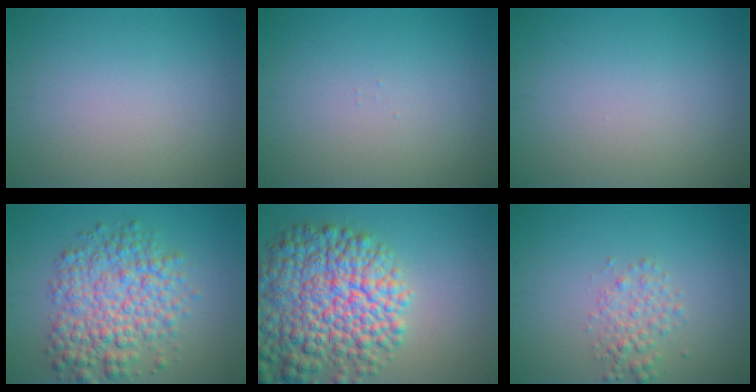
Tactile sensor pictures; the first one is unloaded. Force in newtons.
{"total": 0.0}
{"total": 0.0}
{"total": 6.9, "press": 6.9, "slide": 0.1}
{"total": 11.6, "press": 11.6, "slide": 0.6}
{"total": 2.1, "press": 2.1, "slide": 0.1}